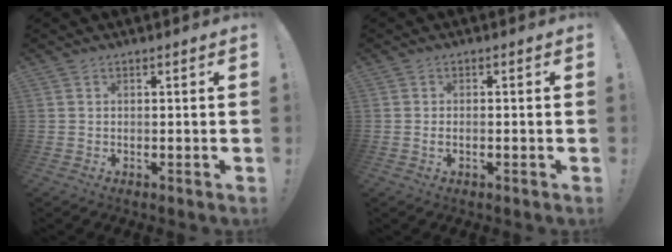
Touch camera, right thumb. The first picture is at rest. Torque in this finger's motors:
{"motor_torque": [-0.14, -0.03, -0.17, 0.36, -0.08]}